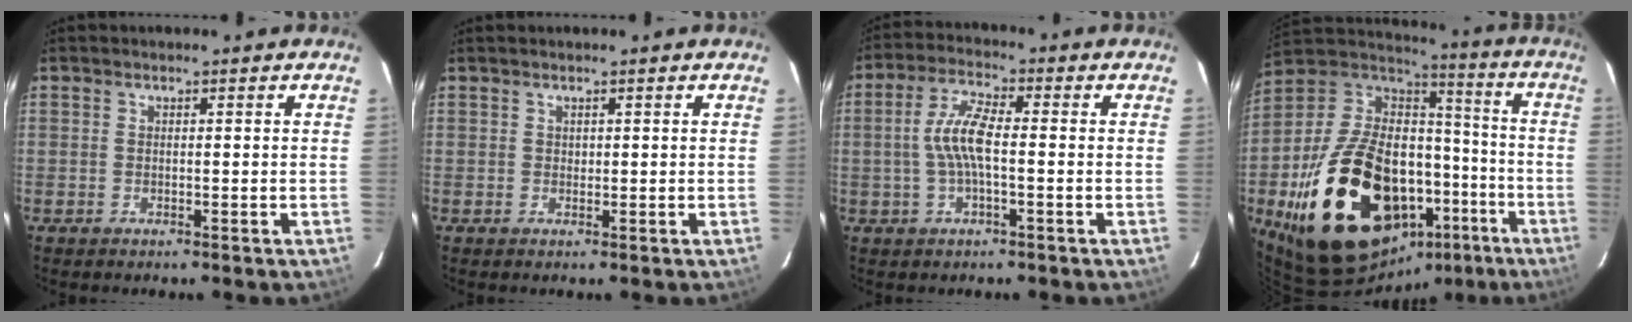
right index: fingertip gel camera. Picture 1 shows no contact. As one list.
[{"total": 0.8, "force": [0.6, -0.1, -0.6], "torque": [0.014, 0.000, 0.012]}, {"total": 7.1, "force": [-0.6, 1.8, 6.9], "torque": [-0.140, 0.011, -0.012]}, {"total": 32.4, "force": [-13.9, 18.6, 22.6], "torque": [-0.423, 0.016, -0.194]}]